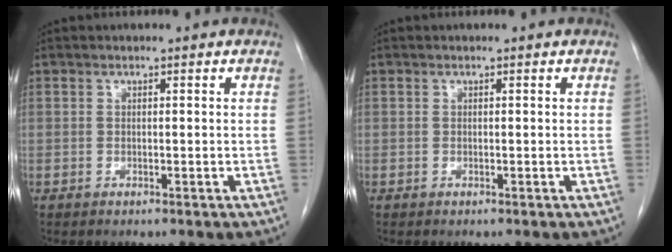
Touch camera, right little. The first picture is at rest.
{"total": 0.0}